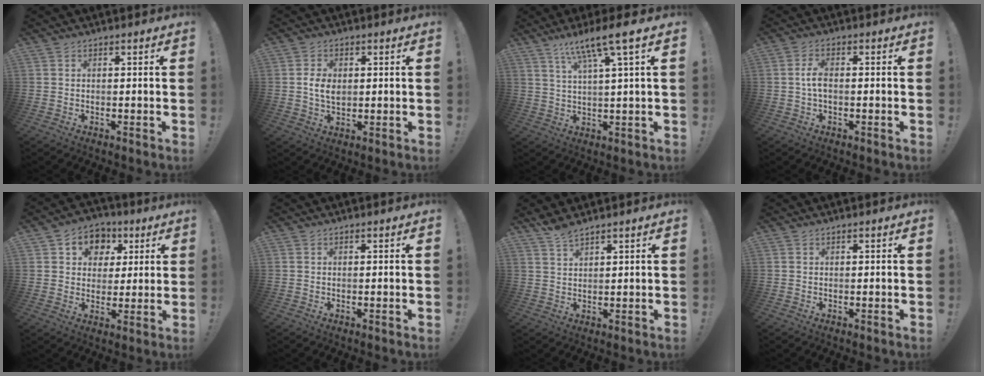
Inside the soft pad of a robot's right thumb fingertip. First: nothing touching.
{"total": 5.4, "force": [0.2, 3.6, 4.0], "torque": [-0.066, 0.003, 0.002]}
{"total": 9.2, "force": [5.6, -0.6, 7.3], "torque": [-0.134, -0.028, 0.086]}
{"total": 4.2, "force": [-0.6, 1.8, 3.8], "torque": [-0.090, 0.006, -0.012]}
{"total": 9.1, "force": [2.9, 8.0, 3.0], "torque": [-0.032, -0.012, 0.057]}
{"total": 0.0}
{"total": 3.6, "force": [3.1, 0.4, 1.6], "torque": [-0.034, -0.019, 0.057]}
{"total": 0.0}